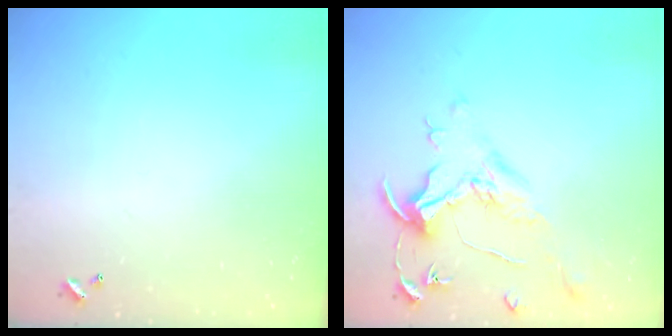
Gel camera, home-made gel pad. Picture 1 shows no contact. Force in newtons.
{"total": 1.6, "press": 1.4, "slide": 0.7}